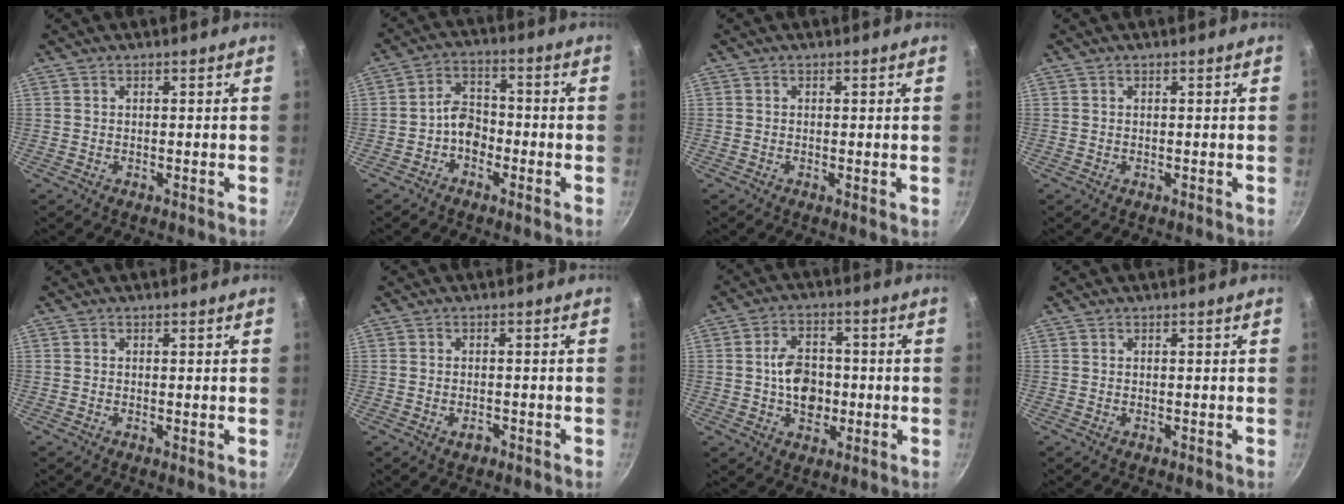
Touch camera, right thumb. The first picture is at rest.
{"total": 5.4, "force": [-2.1, 3.8, 3.2], "torque": [-0.032, 0.033, -0.043]}
{"total": 0.8, "force": [0.0, 0.2, 0.8], "torque": [-0.013, -0.003, -0.003]}
{"total": 0.0}
{"total": 0.6, "force": [-0.1, 0.1, 0.6], "torque": [-0.011, -0.002, -0.003]}
{"total": 1.9, "force": [-1.1, 1.1, 1.1], "torque": [-0.016, 0.009, -0.015]}
{"total": 9.7, "force": [-0.8, 6.8, 6.8], "torque": [-0.083, 0.014, -0.015]}
{"total": 0.0}